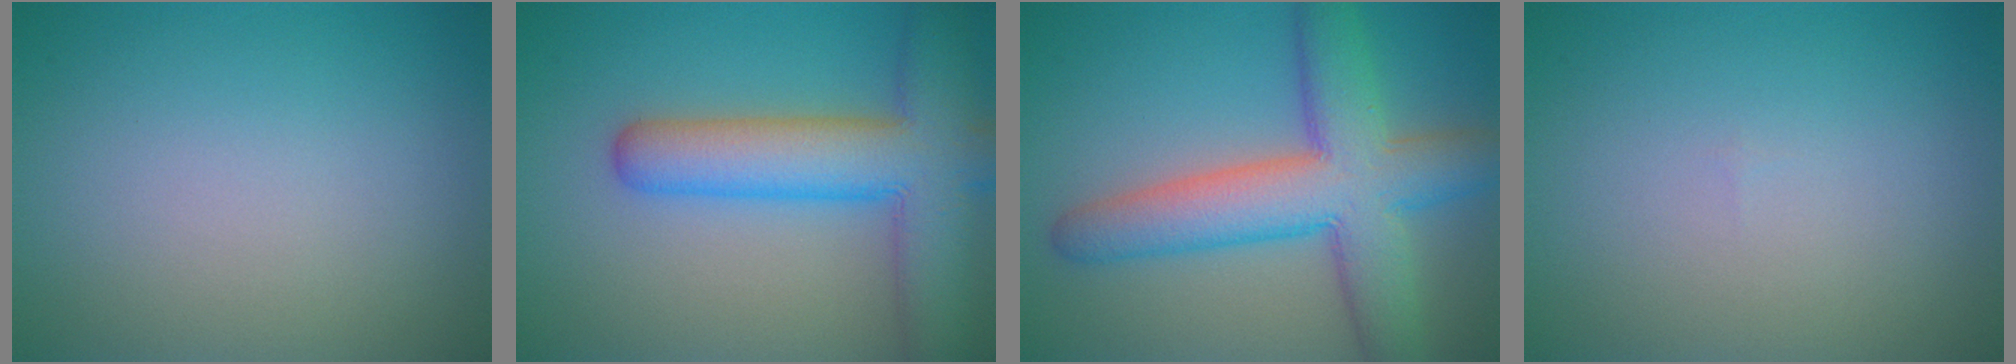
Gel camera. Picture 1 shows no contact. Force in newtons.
{"total": 9.0, "press": 9.0, "slide": 0.4}
{"total": 9.0, "press": 9.0, "slide": 0.5}
{"total": 0.0}